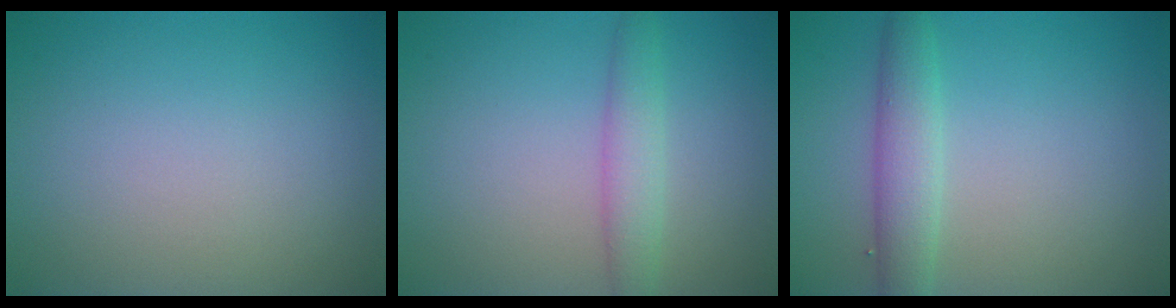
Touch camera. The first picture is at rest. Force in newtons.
{"total": 2.5, "press": 2.5, "slide": 0.1}
{"total": 3.2, "press": 3.2, "slide": 0.2}